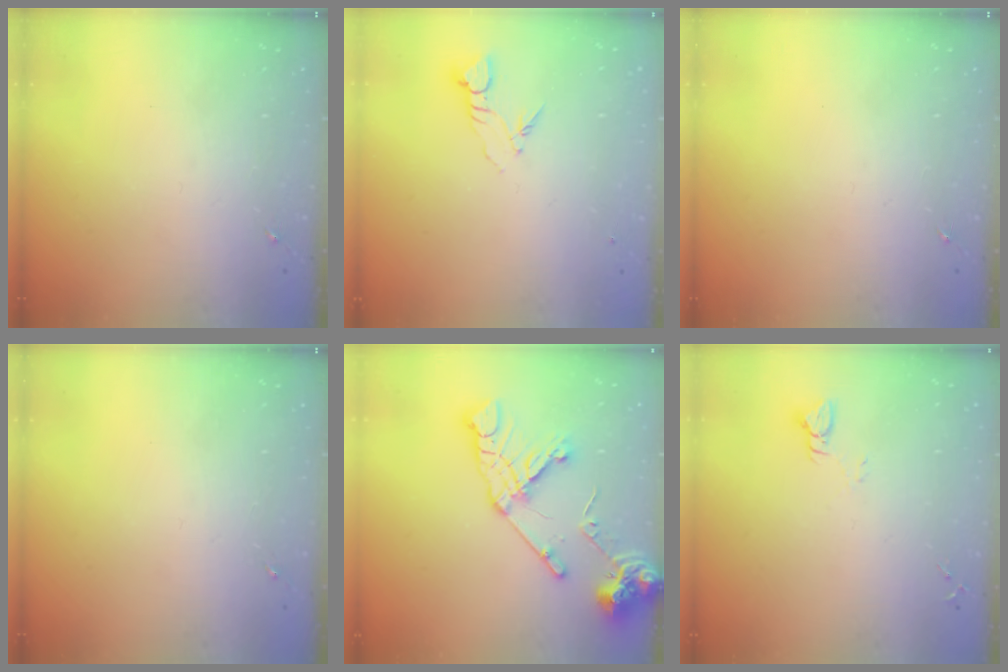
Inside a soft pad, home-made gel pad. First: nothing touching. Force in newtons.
{"total": 3.8, "press": 3.8, "slide": 0.2}
{"total": 0.0}
{"total": 0.0}
{"total": 16.3, "press": 16.2, "slide": 2.1}
{"total": 2.9, "press": 2.9, "slide": 0.2}